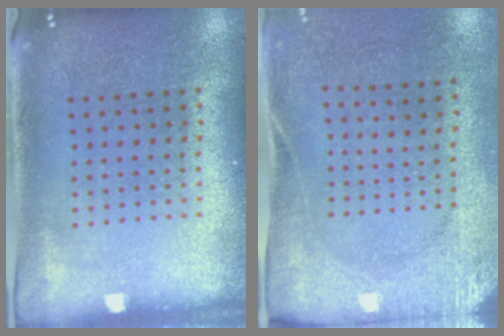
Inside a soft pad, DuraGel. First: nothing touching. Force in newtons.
{"total": 2.7, "press": 2.1, "slide": 1.7}